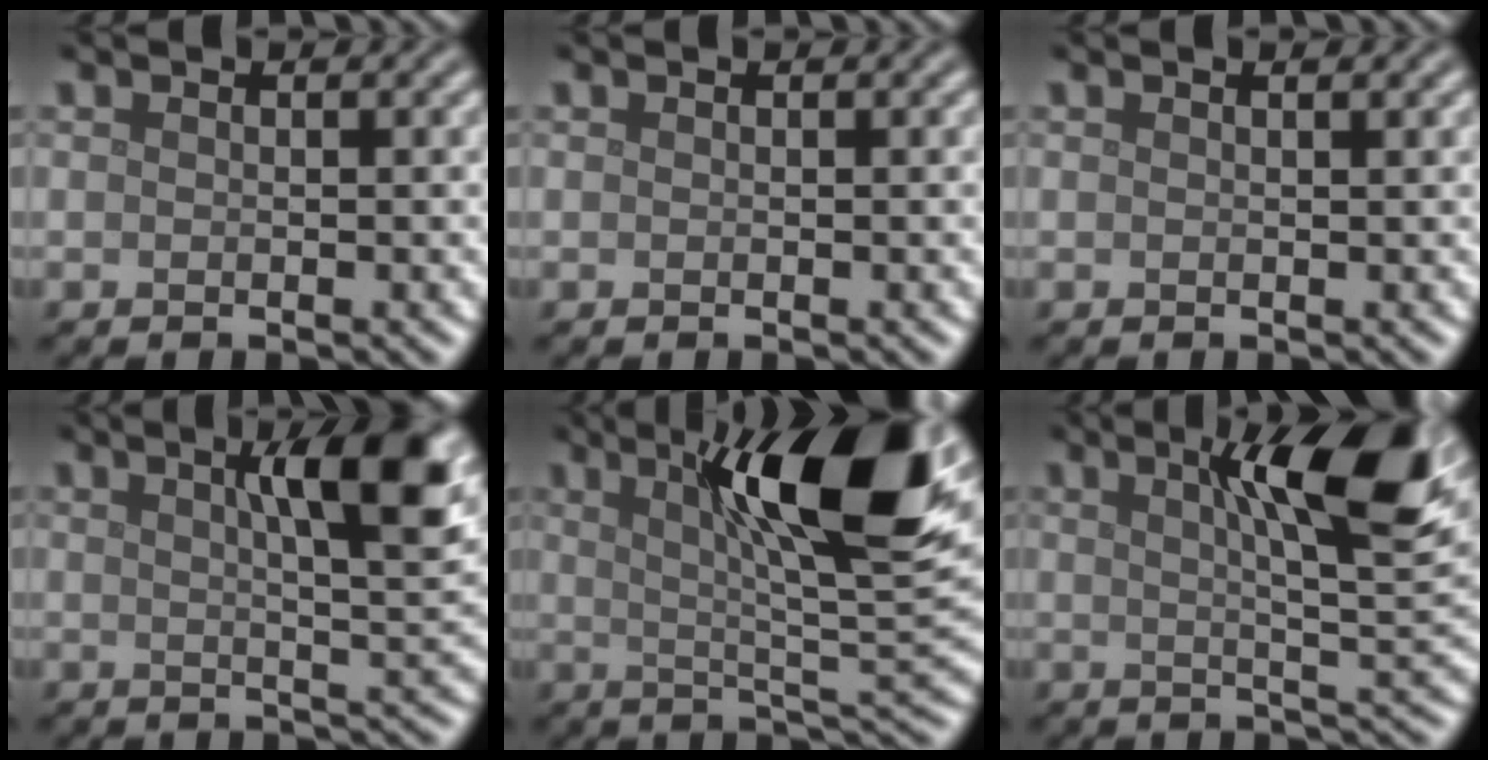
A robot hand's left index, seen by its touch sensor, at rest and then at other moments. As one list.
[{"total": 0.0}, {"total": 0.8, "force": [0.5, 0.2, 0.5], "torque": [-0.005, 0.002, 0.004]}, {"total": 7.7, "force": [2.7, 1.6, 7.0], "torque": [-0.084, 0.008, 0.038]}, {"total": 13.2, "force": [5.1, 2.6, 11.9], "torque": [-0.168, 0.013, 0.079]}, {"total": 10.6, "force": [3.8, 2.2, 9.6], "torque": [-0.123, 0.013, 0.053]}]